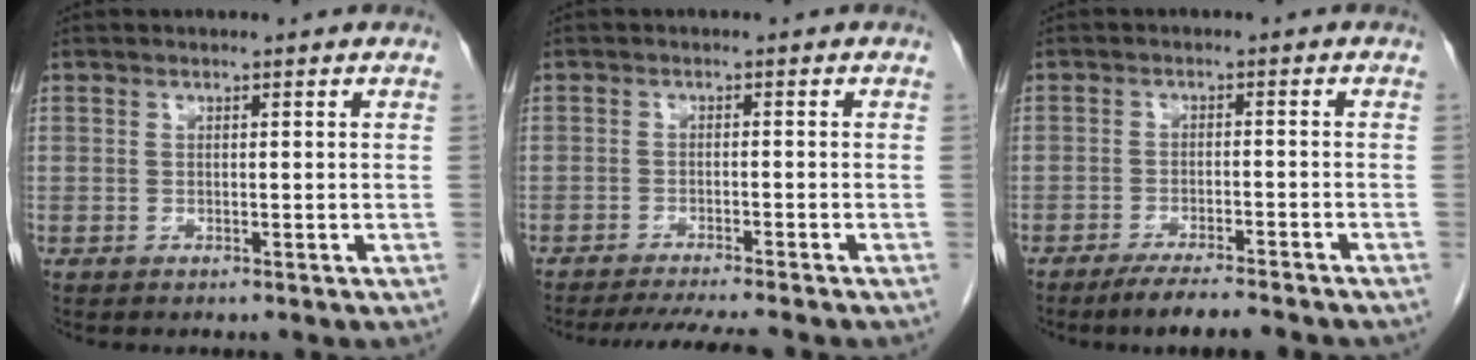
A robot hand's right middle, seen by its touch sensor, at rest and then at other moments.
{"total": 7.7, "force": [-6.9, -0.3, 3.4], "torque": [-0.041, -0.016, -0.105]}
{"total": 7.7, "force": [-6.7, 0.3, 3.8], "torque": [-0.053, -0.016, -0.103]}